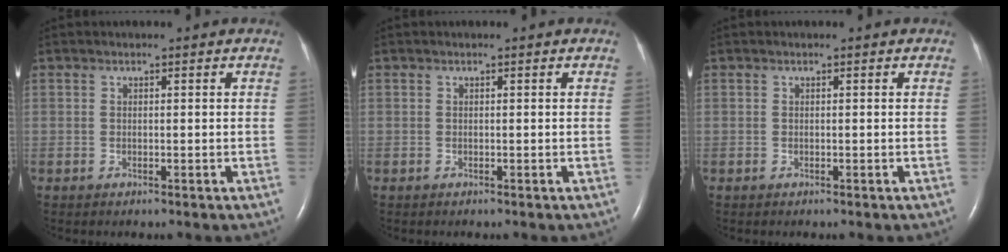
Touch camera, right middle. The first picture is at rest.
{"total": 0.0}
{"total": 0.0}